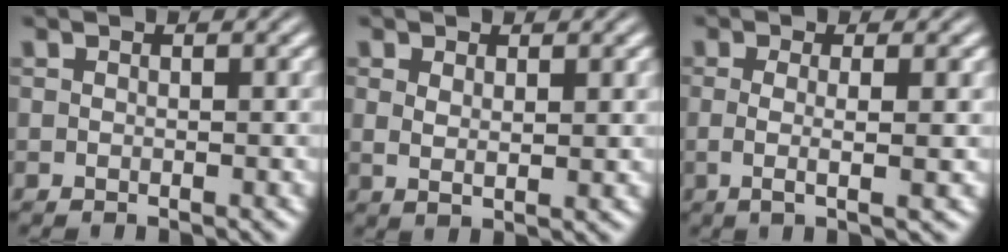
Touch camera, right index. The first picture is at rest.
{"total": 1.6, "force": [1.0, -0.3, 1.2], "torque": [-0.020, -0.012, 0.028]}
{"total": 2.7, "force": [-0.1, -0.7, 2.6], "torque": [-0.049, -0.012, 0.005]}